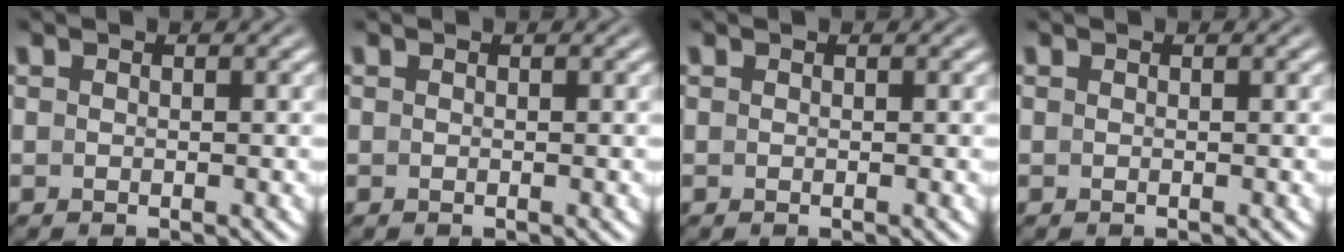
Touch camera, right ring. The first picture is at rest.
{"total": 0.0}
{"total": 0.0}
{"total": 0.0}